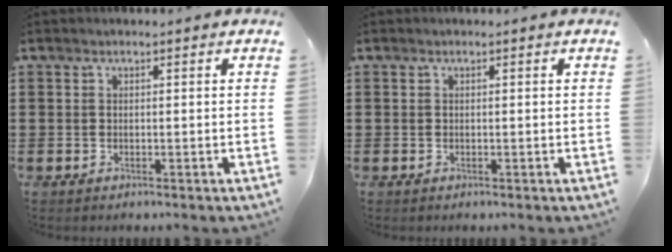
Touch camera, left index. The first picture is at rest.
{"total": 0.0}